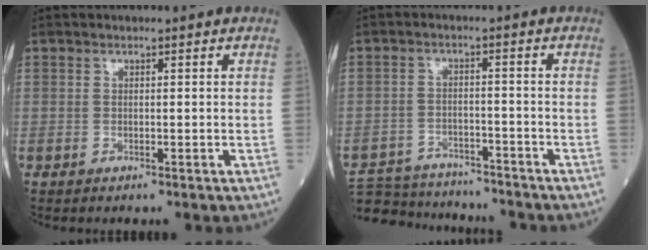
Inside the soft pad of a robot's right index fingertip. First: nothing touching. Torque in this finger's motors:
{"motor_torque": [-1.00, -0.13, -1.05, -0.21]}